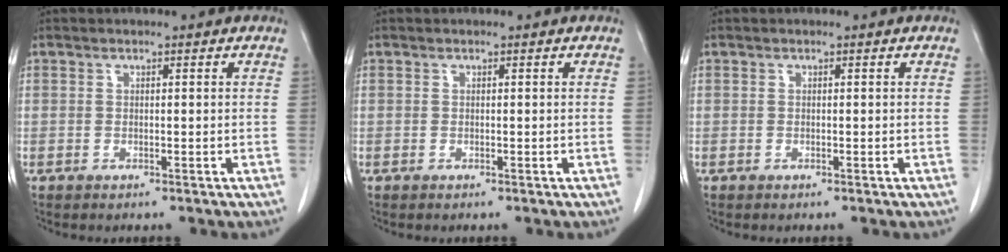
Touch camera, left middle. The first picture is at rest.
{"total": 0.0}
{"total": 0.0}